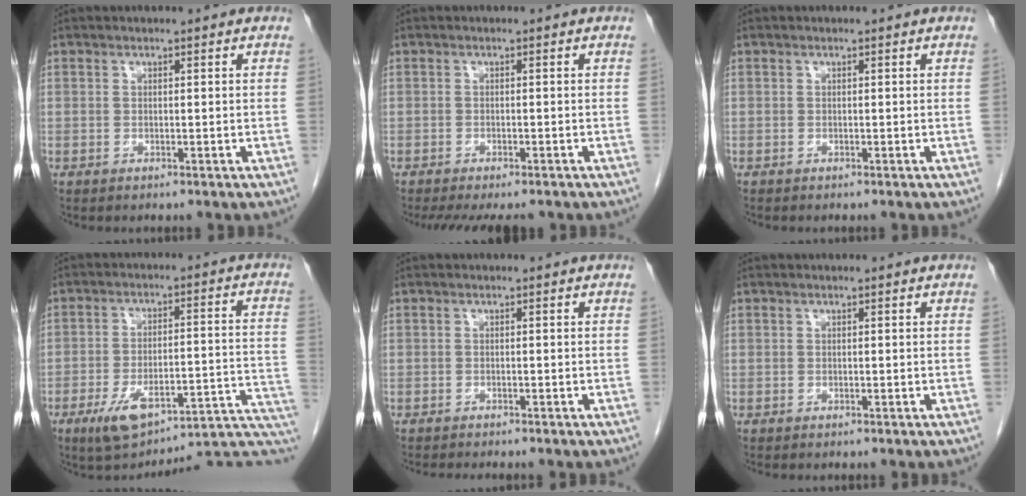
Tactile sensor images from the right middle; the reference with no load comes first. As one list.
[{"total": 8.4, "force": [-7.0, 2.3, 4.1], "torque": [-0.056, -0.013, -0.094]}, {"total": 0.0}, {"total": 18.4, "force": [-13.6, 3.8, 11.9], "torque": [-0.102, 0.052, -0.186]}, {"total": 2.4, "force": [-2.2, -0.1, 0.9], "torque": [-0.012, -0.005, -0.030]}, {"total": 0.0}]